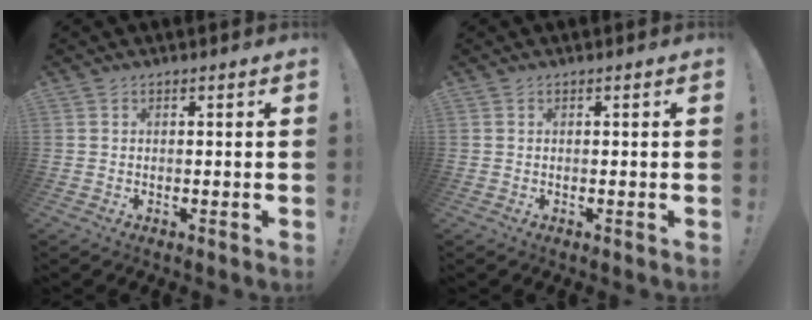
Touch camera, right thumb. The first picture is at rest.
{"total": 0.0}